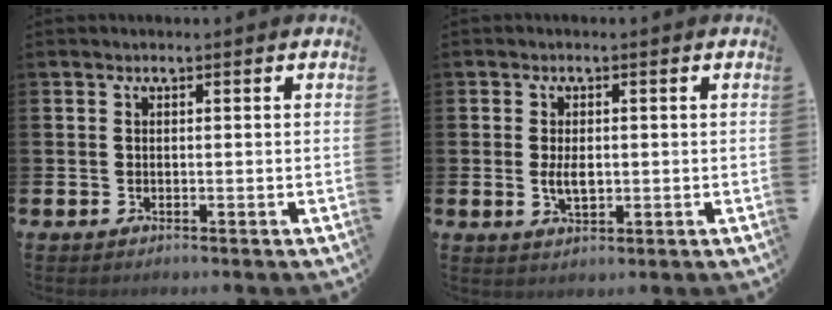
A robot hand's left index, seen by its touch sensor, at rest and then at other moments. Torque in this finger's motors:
{"motor_torque": [0.73, 0.04, 0.14, 0.10]}